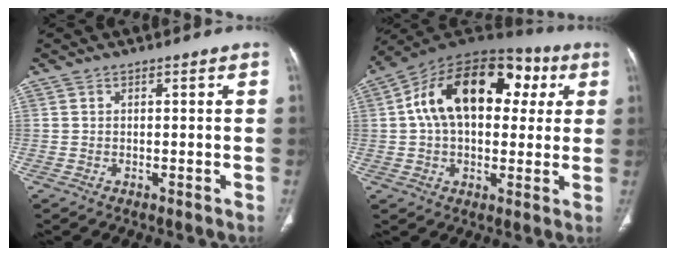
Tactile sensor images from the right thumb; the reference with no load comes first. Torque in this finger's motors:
{"motor_torque": [2.29, 2.72, 1.12, -0.30, 0.21]}